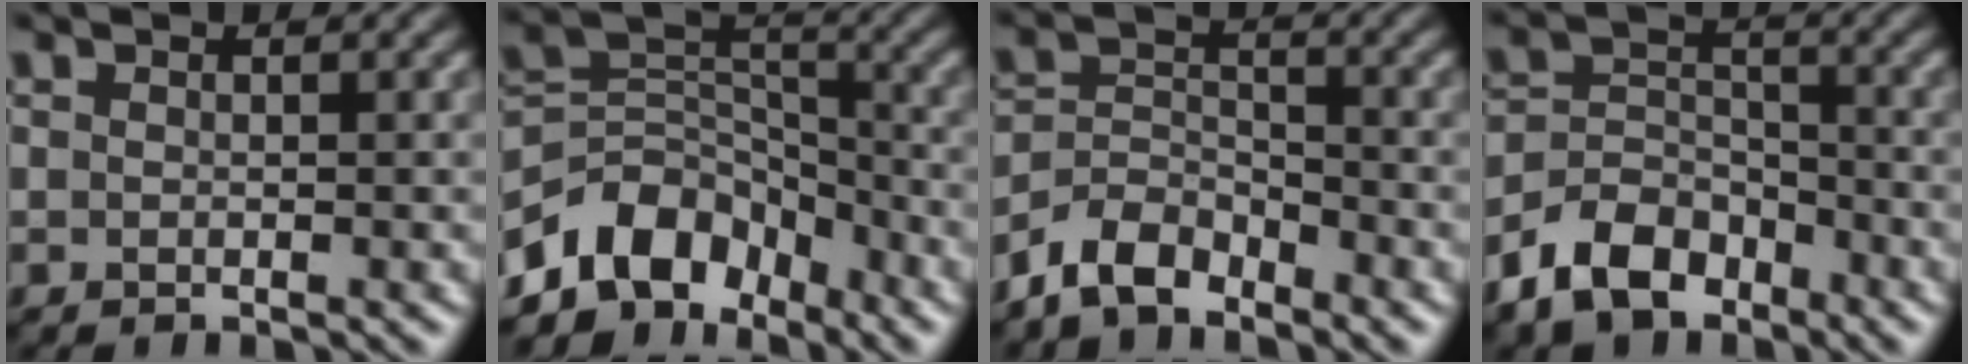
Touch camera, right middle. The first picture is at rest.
{"total": 7.3, "force": [-5.1, 4.5, 2.8], "torque": [-0.031, 0.000, -0.107]}
{"total": 4.2, "force": [-3.4, 1.9, 1.5], "torque": [-0.029, 0.001, -0.078]}
{"total": 5.9, "force": [-4.2, 3.5, 2.4], "torque": [-0.049, -0.002, -0.087]}